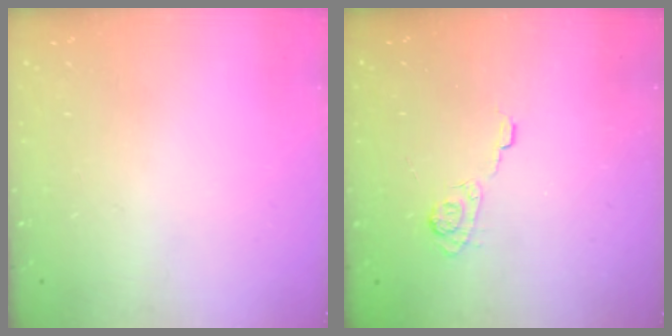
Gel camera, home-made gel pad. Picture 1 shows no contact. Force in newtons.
{"total": 4.2, "press": 3.8, "slide": 1.6}